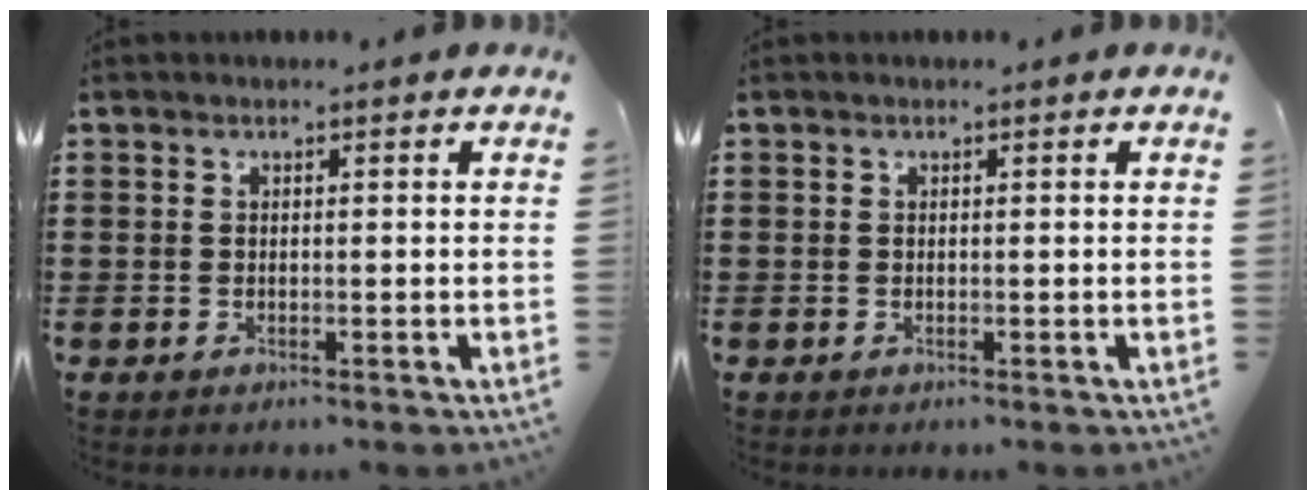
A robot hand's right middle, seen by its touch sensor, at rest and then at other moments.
{"total": 0.0}